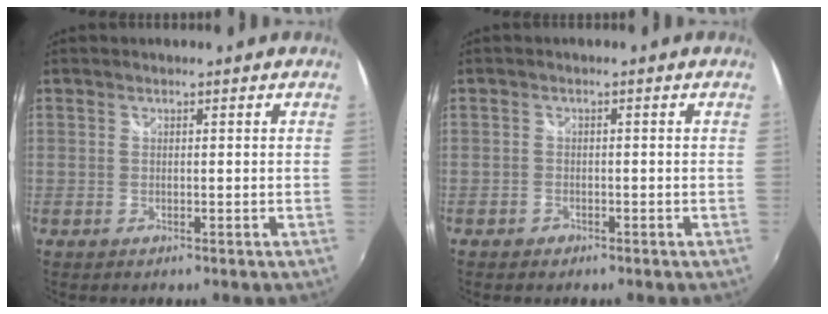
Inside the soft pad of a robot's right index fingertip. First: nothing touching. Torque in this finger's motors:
{"motor_torque": [0.13, -0.06, 0.06, 0.01]}